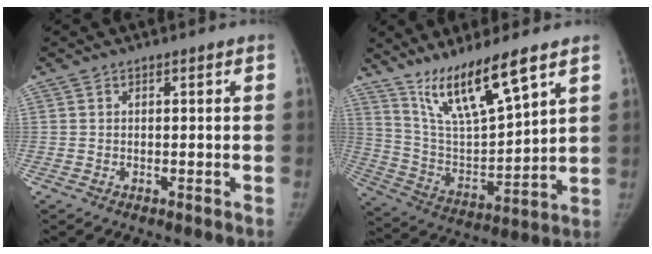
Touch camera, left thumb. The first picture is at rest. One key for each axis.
{"total": 15.4, "fx": 10.8, "fy": 2.7, "fz": 10.7, "tx": -0.184, "ty": -0.060, "tz": 0.218}